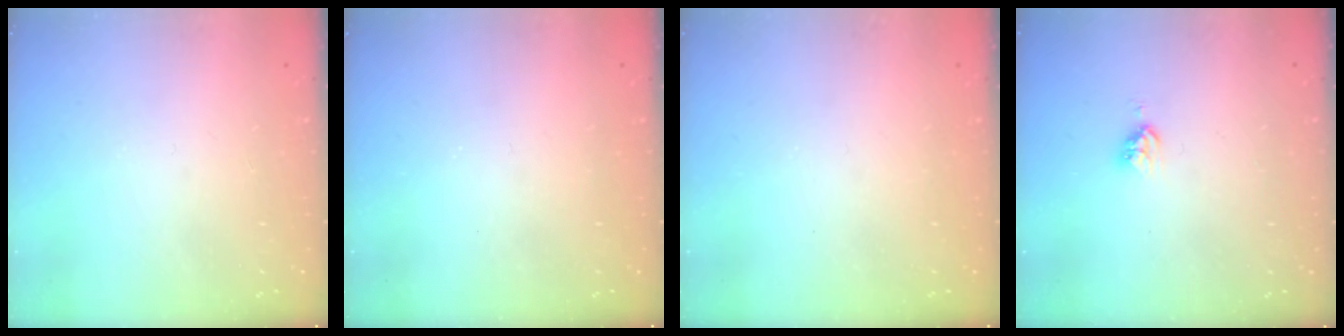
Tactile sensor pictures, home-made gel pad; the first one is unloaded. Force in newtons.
{"total": 0.0}
{"total": 0.0}
{"total": 3.9, "press": 3.9, "slide": 0.5}